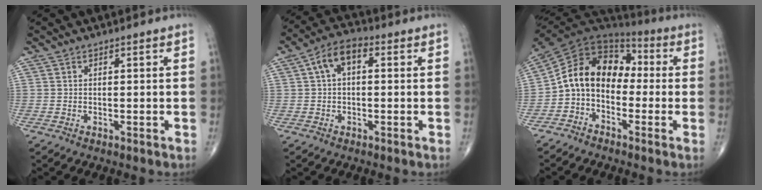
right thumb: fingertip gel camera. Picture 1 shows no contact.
{"total": 6.7, "force": [1.3, 3.8, 5.3], "torque": [-0.091, 0.024, 0.013]}
{"total": 13.0, "force": [-2.0, 9.8, 8.4], "torque": [-0.124, 0.067, -0.055]}